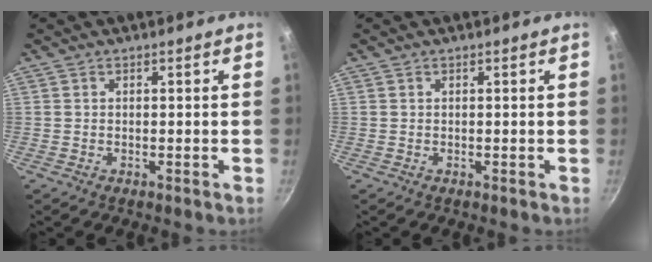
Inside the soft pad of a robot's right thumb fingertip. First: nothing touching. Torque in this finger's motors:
{"motor_torque": [0.00, 0.00, 0.00, 0.00, 0.00]}